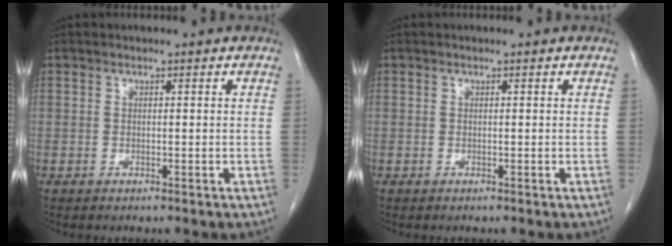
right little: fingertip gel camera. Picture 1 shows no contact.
{"total": 0.0}